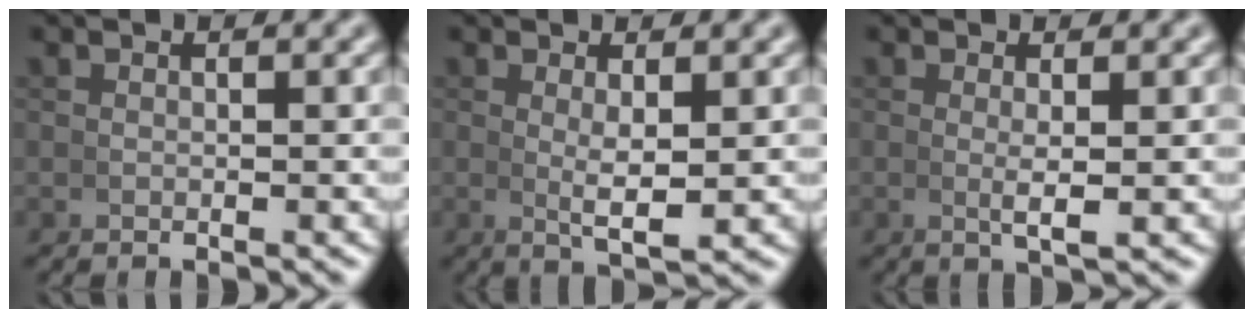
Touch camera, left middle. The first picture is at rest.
{"total": 2.9, "force": [0.3, 0.6, 2.8], "torque": [-0.049, -0.011, 0.010]}
{"total": 1.8, "force": [0.1, 0.1, 1.8], "torque": [-0.035, -0.005, 0.004]}